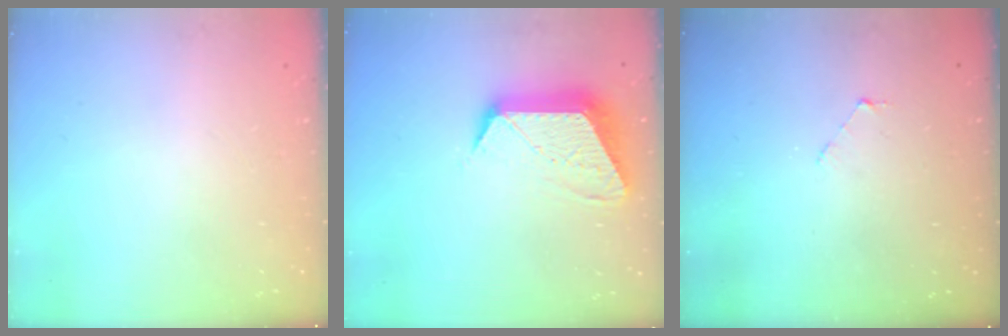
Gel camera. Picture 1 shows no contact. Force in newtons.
{"total": 12.8, "press": 12.8, "slide": 0.6}
{"total": 1.6, "press": 1.6, "slide": 0.1}